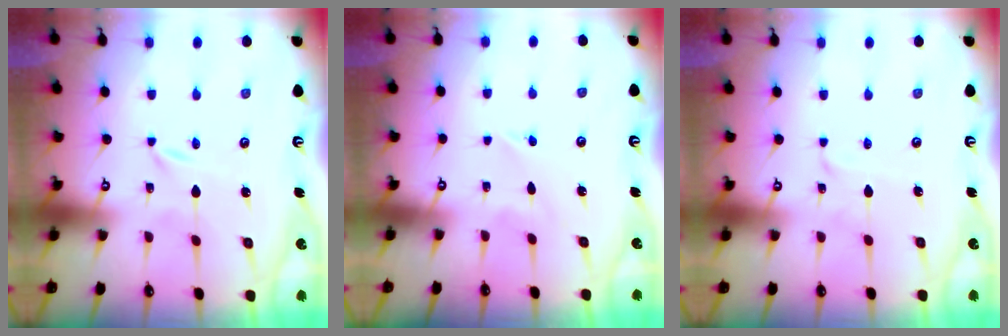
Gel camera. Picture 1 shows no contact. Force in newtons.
{"total": 4.7, "press": 4.7, "slide": 0.3}
{"total": 1.6, "press": 1.5, "slide": 0.2}